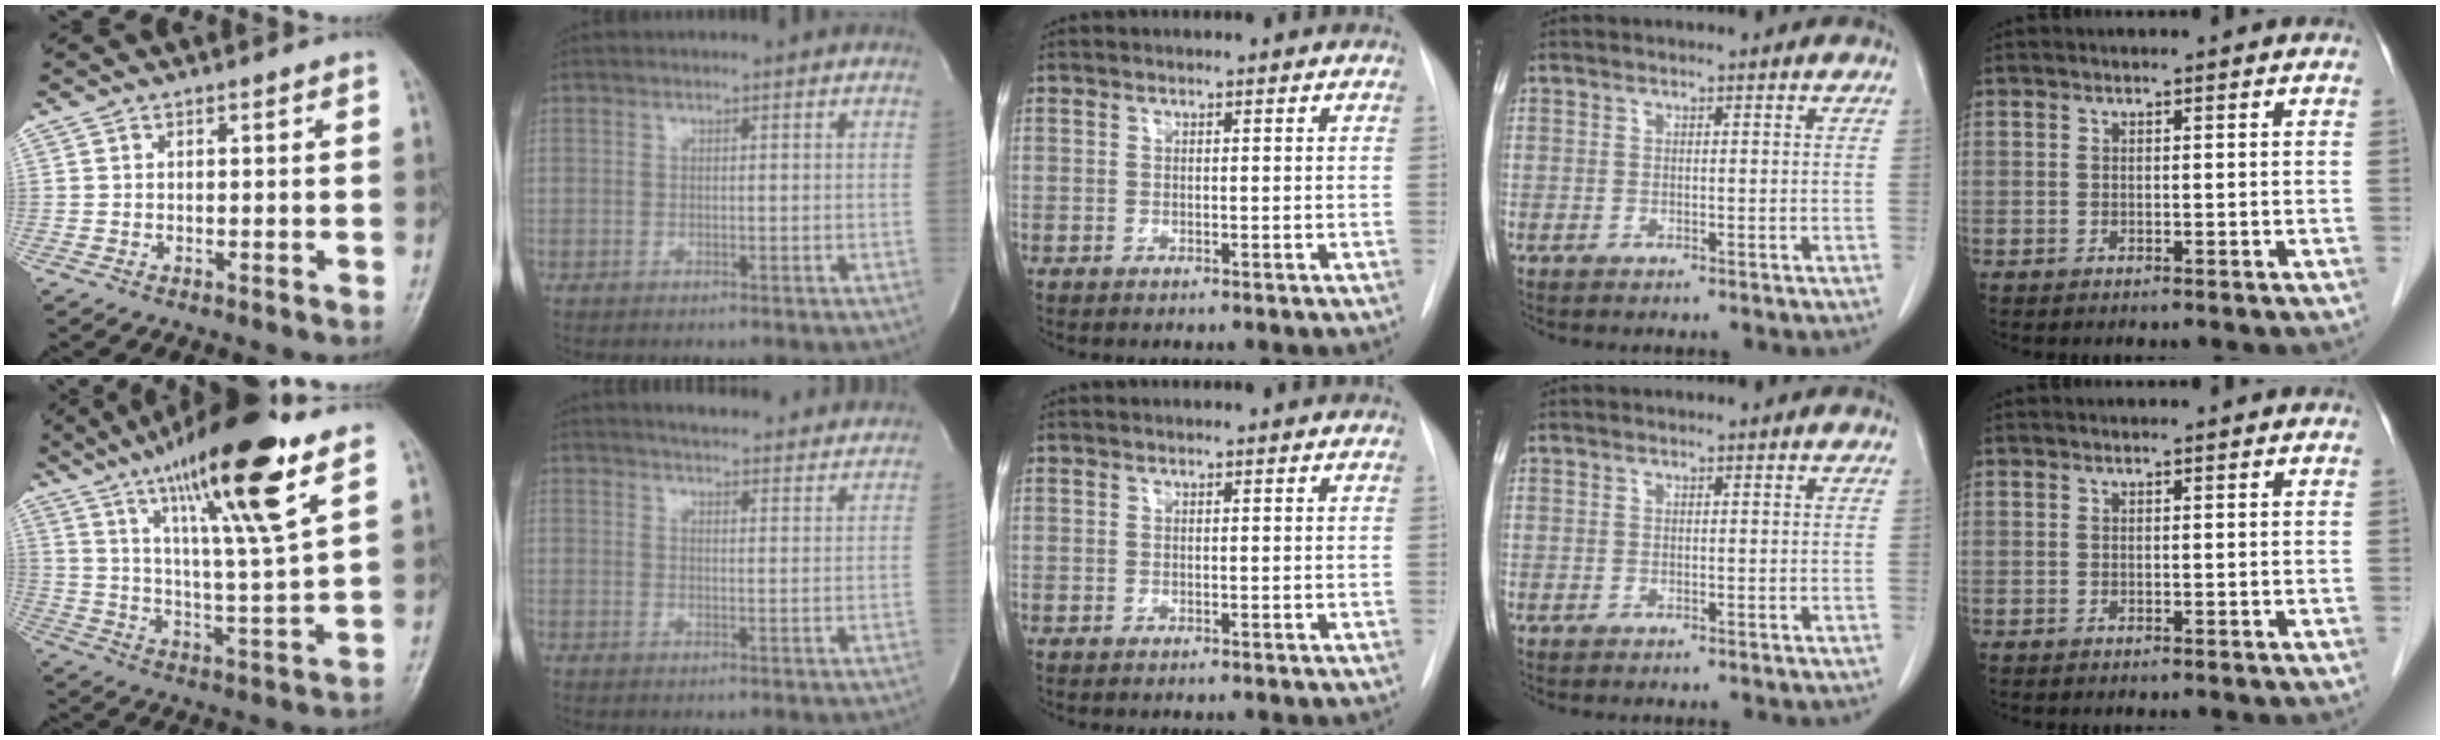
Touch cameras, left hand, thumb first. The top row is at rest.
{"thumb": {"total": 20.4, "force": [12.1, 2.4, 16.3], "torque": [-0.259, -0.050, 0.203]}, "index": {"total": 16.4, "force": [15.4, 2.6, 5.1], "torque": [-0.061, 0.005, 0.185]}}